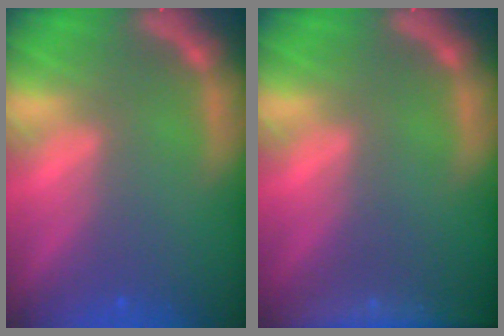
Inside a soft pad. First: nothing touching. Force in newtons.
{"total": 7.4}